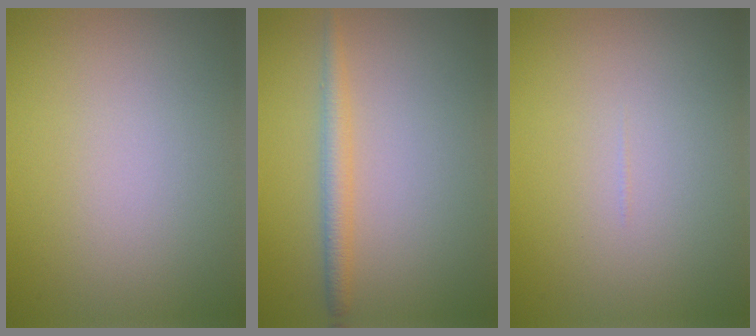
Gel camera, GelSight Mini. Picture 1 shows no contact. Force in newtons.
{"total": 2.1, "press": 2.1, "slide": 0.2}
{"total": 0.0}